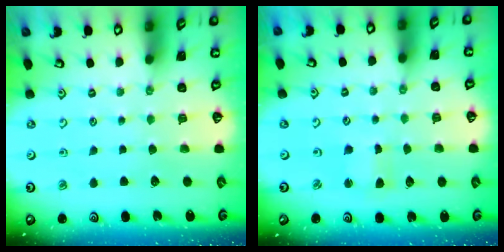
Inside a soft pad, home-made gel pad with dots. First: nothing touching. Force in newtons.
{"total": 1.7, "press": 1.7, "slide": 0.2}